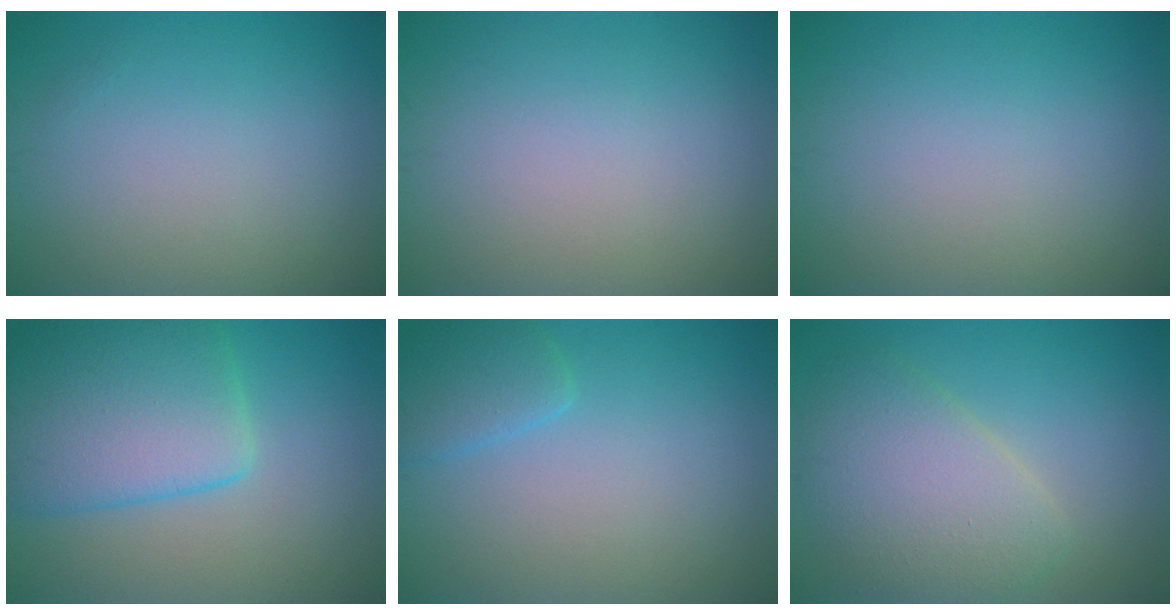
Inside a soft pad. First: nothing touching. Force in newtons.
{"total": 0.0}
{"total": 0.0}
{"total": 7.9, "press": 7.9, "slide": 0.3}
{"total": 2.3, "press": 2.3, "slide": 0.1}
{"total": 5.8, "press": 5.8, "slide": 0.3}